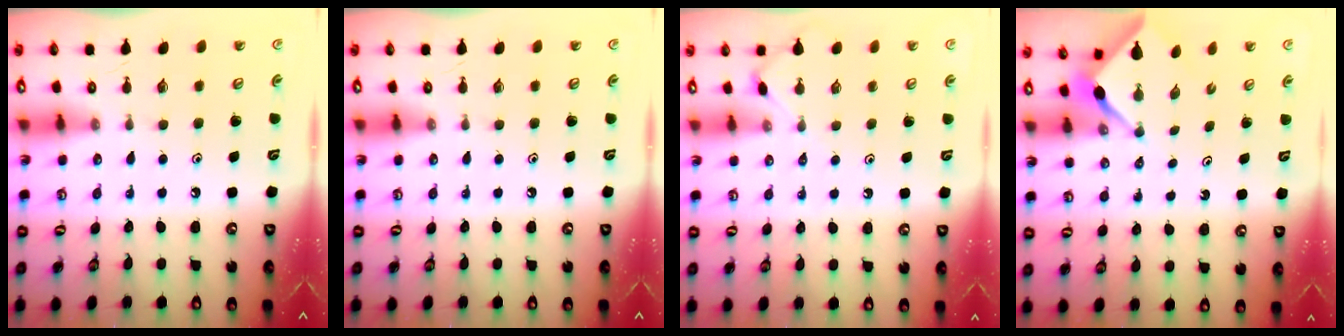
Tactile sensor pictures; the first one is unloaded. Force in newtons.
{"total": 0.0}
{"total": 3.3, "press": 3.3, "slide": 0.6}
{"total": 2.4, "press": 2.4, "slide": 0.3}